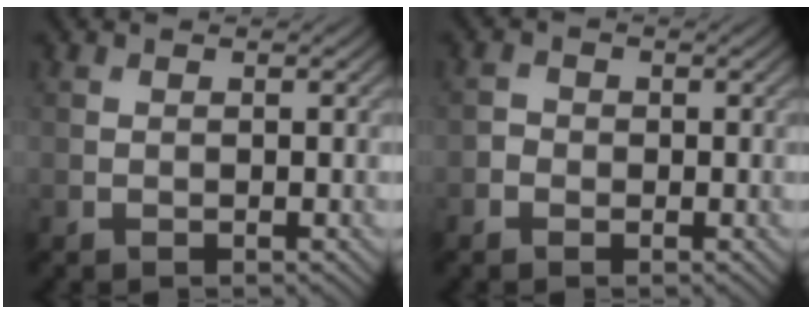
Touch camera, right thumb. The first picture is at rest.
{"total": 1.2, "force": [-0.5, 1.1, 0.3], "torque": [-0.003, -0.001, -0.014]}